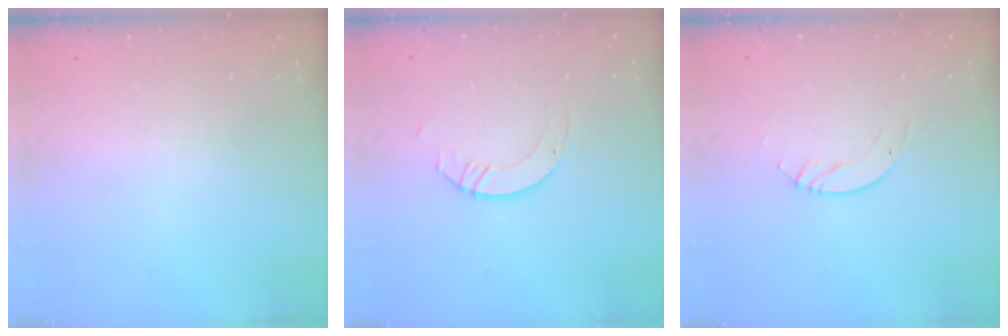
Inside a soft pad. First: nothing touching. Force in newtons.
{"total": 4.4, "press": 4.4, "slide": 0.0}
{"total": 3.1, "press": 3.1, "slide": 0.3}